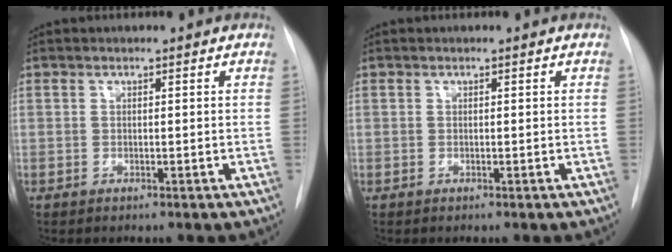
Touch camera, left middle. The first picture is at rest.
{"total": 0.0}